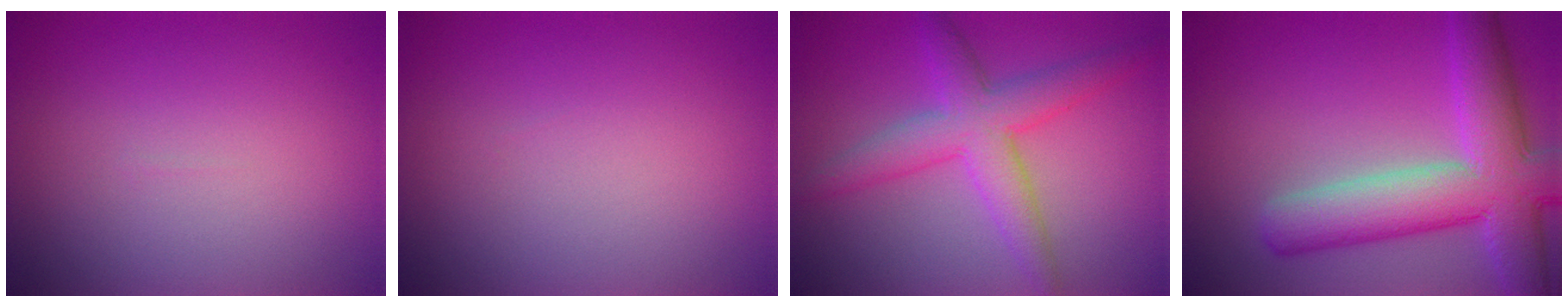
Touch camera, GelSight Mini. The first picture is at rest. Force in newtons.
{"total": 0.0}
{"total": 5.3, "press": 5.3, "slide": 0.1}
{"total": 9.8, "press": 9.7, "slide": 0.6}